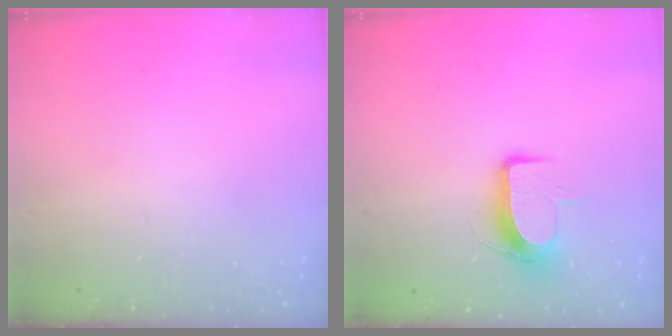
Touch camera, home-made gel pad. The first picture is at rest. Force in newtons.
{"total": 9.2, "press": 9.1, "slide": 0.9}